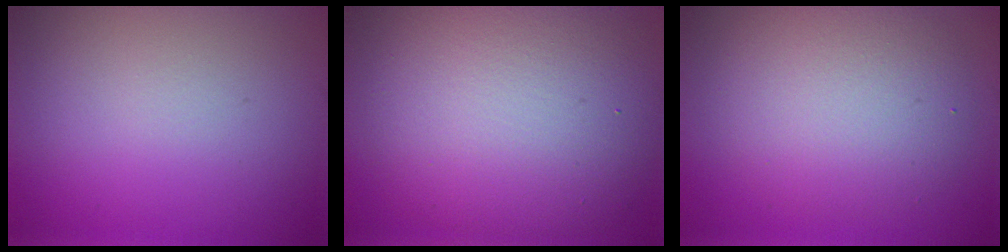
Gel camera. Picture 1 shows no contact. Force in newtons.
{"total": 12.3, "press": 12.2, "slide": 0.9}
{"total": 5.6, "press": 5.6, "slide": 0.5}